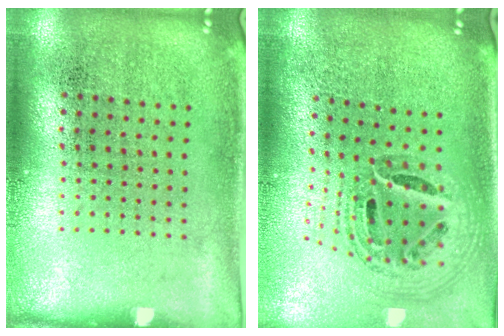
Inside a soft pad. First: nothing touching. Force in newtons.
{"total": 1.5, "press": 1.3, "slide": 0.8}